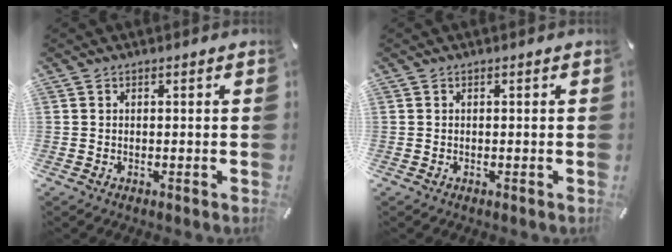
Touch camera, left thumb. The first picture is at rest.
{"total": 0.0}